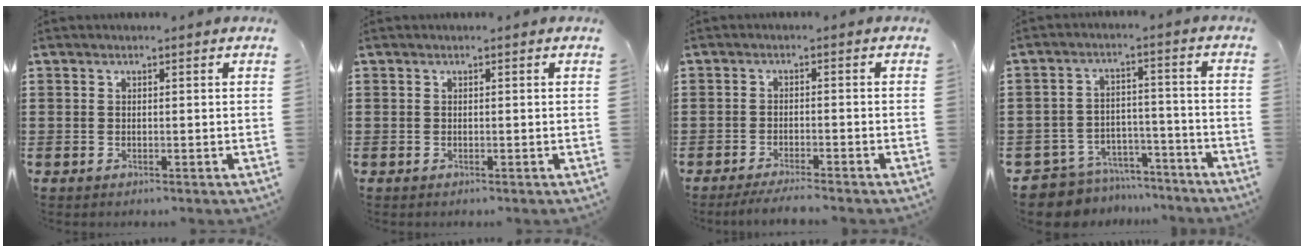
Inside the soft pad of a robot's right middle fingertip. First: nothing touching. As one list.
[{"total": 0.0}, {"total": 2.7, "force": [-2.4, -0.2, 1.1], "torque": [-0.016, 0.000, -0.047]}, {"total": 7.2, "force": [-7.1, 1.4, 0.4], "torque": [-0.016, 0.019, -0.144]}]